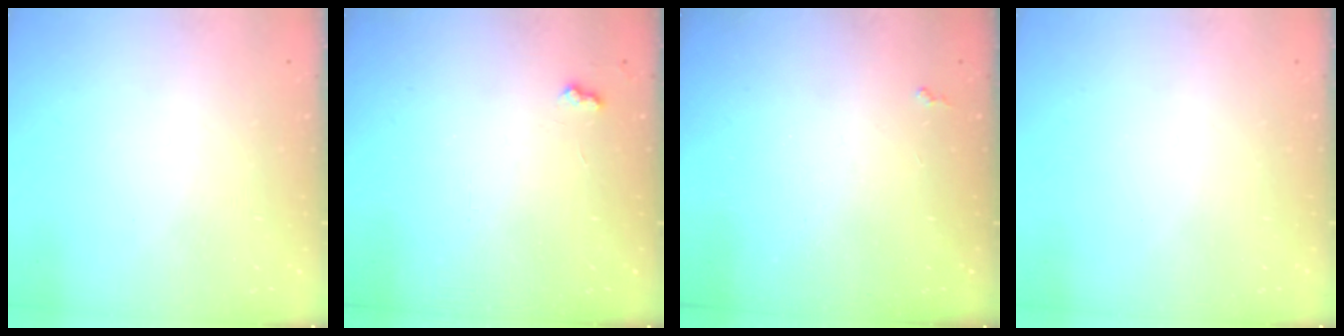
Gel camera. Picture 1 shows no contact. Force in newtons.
{"total": 4.4, "press": 4.3, "slide": 0.6}
{"total": 2.3, "press": 2.2, "slide": 0.4}
{"total": 0.0}